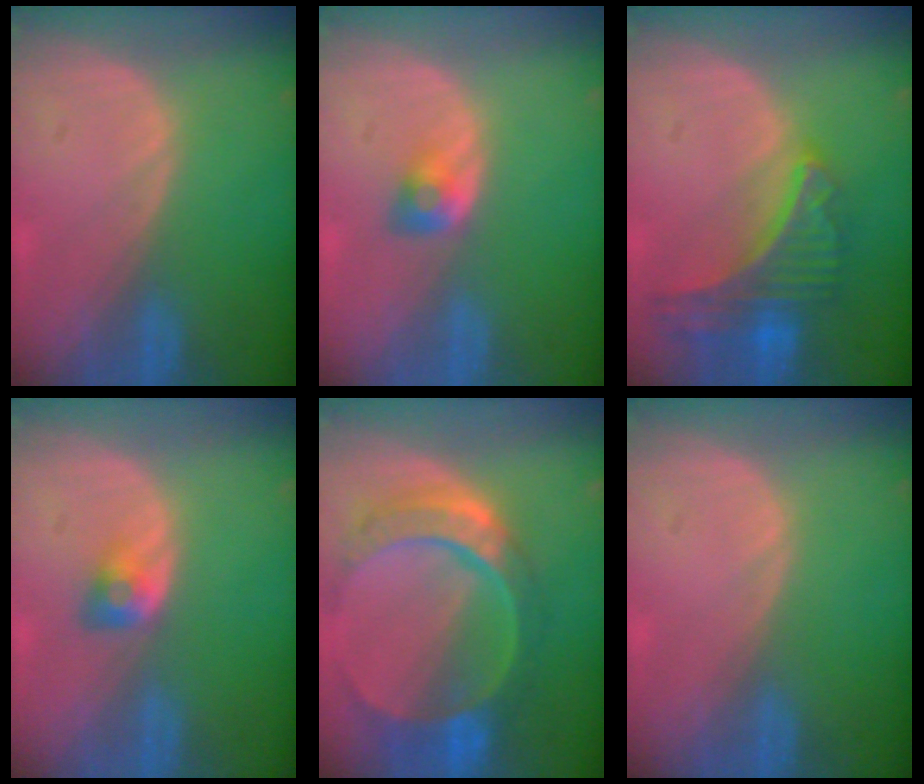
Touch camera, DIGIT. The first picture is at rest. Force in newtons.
{"total": 2.8, "press": 2.5, "slide": 1.3}
{"total": 8.9, "press": 7.8, "slide": 4.2}
{"total": 2.9, "press": 2.5, "slide": 1.5}
{"total": 10.8, "press": 9.1, "slide": 5.8}
{"total": 0.0}